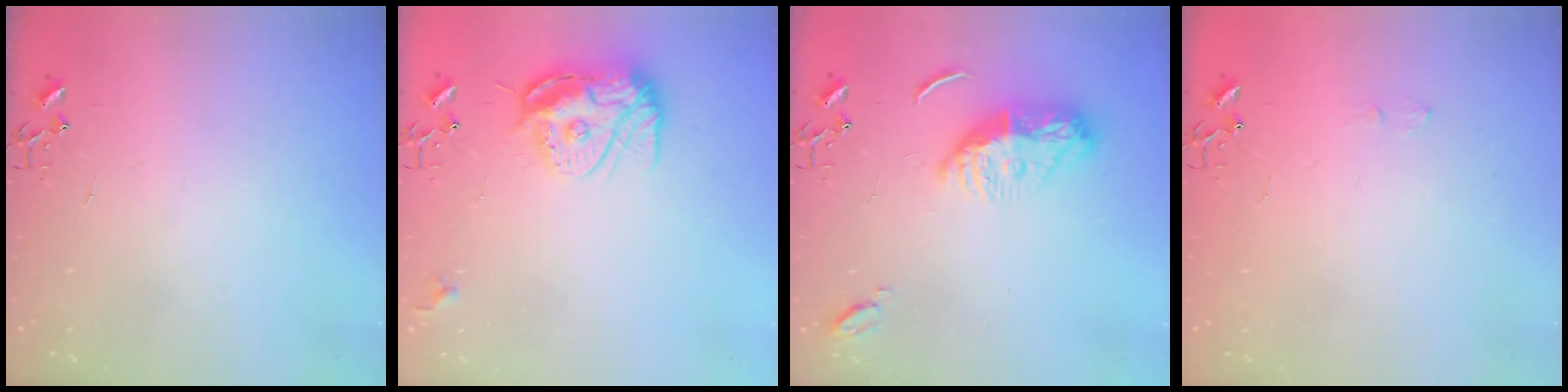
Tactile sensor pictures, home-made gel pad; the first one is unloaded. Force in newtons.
{"total": 12.4, "press": 12.4, "slide": 1.4}
{"total": 11.1, "press": 11.0, "slide": 1.0}
{"total": 4.6, "press": 4.6, "slide": 0.7}